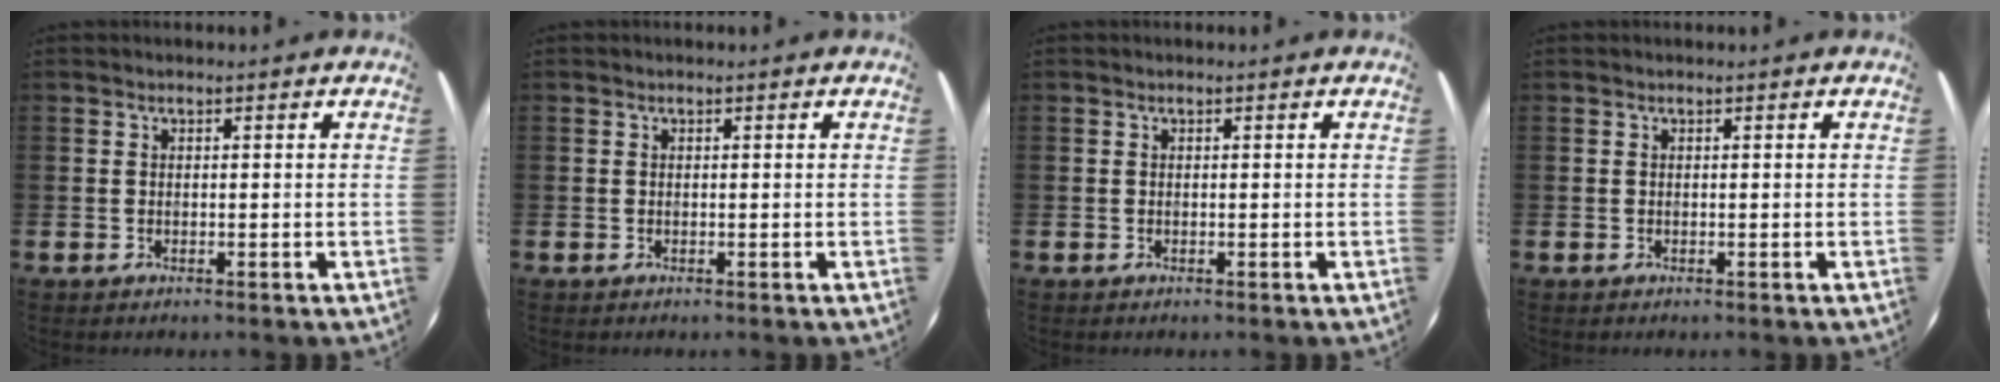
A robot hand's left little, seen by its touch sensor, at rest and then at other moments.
{"total": 0.0}
{"total": 0.0}
{"total": 0.0}